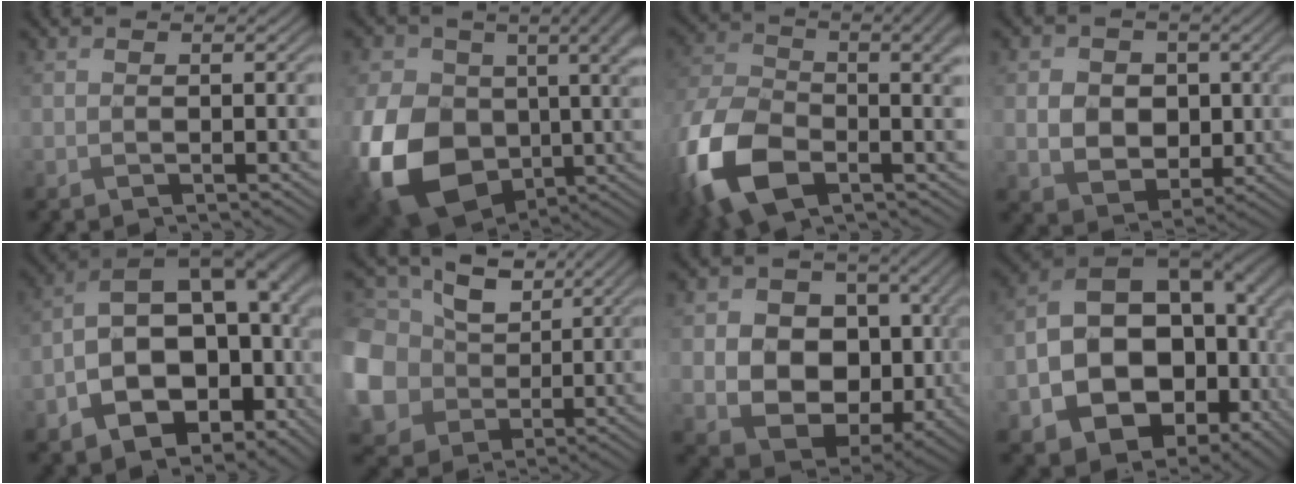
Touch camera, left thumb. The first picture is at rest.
{"total": 17.7, "force": [-0.8, 12.8, 12.1], "torque": [-0.284, -0.036, -0.003]}
{"total": 16.7, "force": [-4.8, 10.0, 12.5], "torque": [-0.314, -0.055, -0.065]}
{"total": 6.8, "force": [0.6, 5.8, 3.5], "torque": [-0.091, -0.003, 0.005]}
{"total": 18.9, "force": [-3.3, 11.3, 14.8], "torque": [-0.252, -0.033, -0.020]}
{"total": 14.5, "force": [2.5, 12.2, 7.6], "torque": [-0.250, -0.008, 0.050]}
{"total": 13.7, "force": [-0.2, 11.1, 8.1], "torque": [-0.169, -0.037, 0.012]}
{"total": 19.4, "force": [-2.2, 14.1, 13.1], "torque": [-0.246, -0.057, 0.009]}